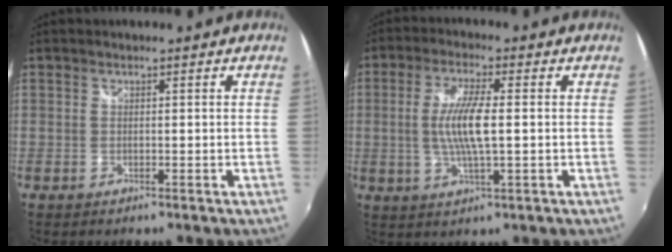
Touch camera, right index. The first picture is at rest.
{"total": 8.5, "force": [-0.2, 1.6, 8.4], "torque": [-0.164, -0.002, -0.003]}